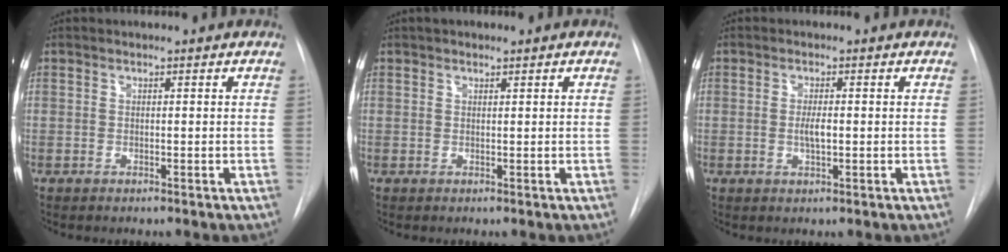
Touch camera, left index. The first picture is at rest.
{"total": 1.3, "force": [0.9, 0.6, 0.8], "torque": [-0.014, 0.008, 0.013]}
{"total": 2.2, "force": [-0.2, 0.6, 2.1], "torque": [-0.042, -0.003, -0.003]}